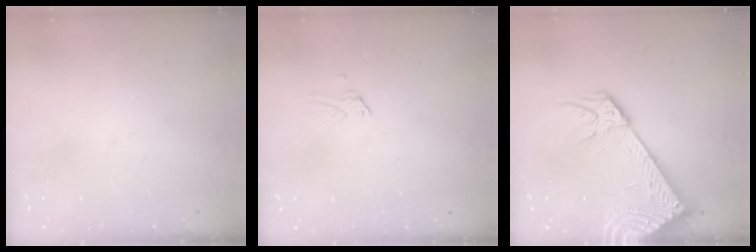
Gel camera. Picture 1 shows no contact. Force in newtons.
{"total": 0.0}
{"total": 11.8, "press": 11.5, "slide": 2.4}